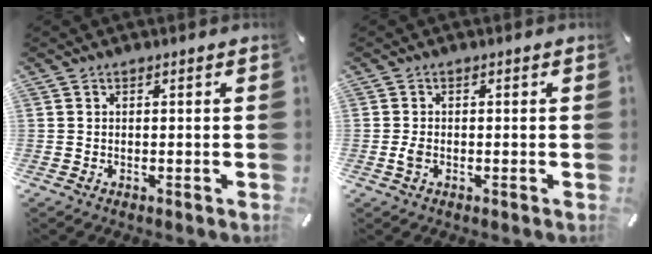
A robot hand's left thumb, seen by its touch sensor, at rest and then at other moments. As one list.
[{"total": 1.8, "force": [-0.5, 1.0, 1.3], "torque": [-0.039, -0.004, -0.014]}]